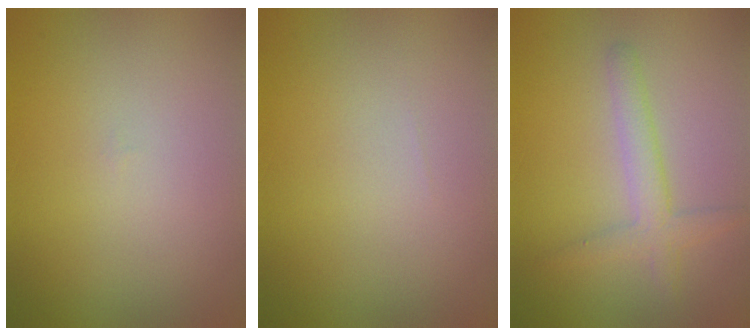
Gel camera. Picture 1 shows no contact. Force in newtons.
{"total": 0.0}
{"total": 2.7, "press": 2.7, "slide": 0.2}